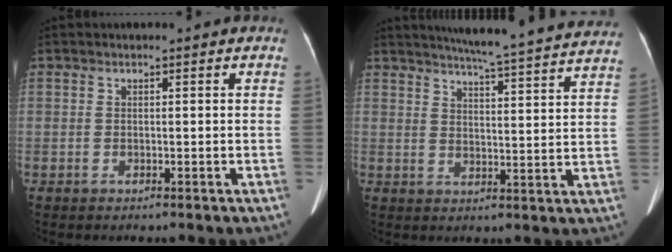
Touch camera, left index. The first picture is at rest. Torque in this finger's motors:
{"motor_torque": [0.13, -0.65, 0.00, 0.05]}